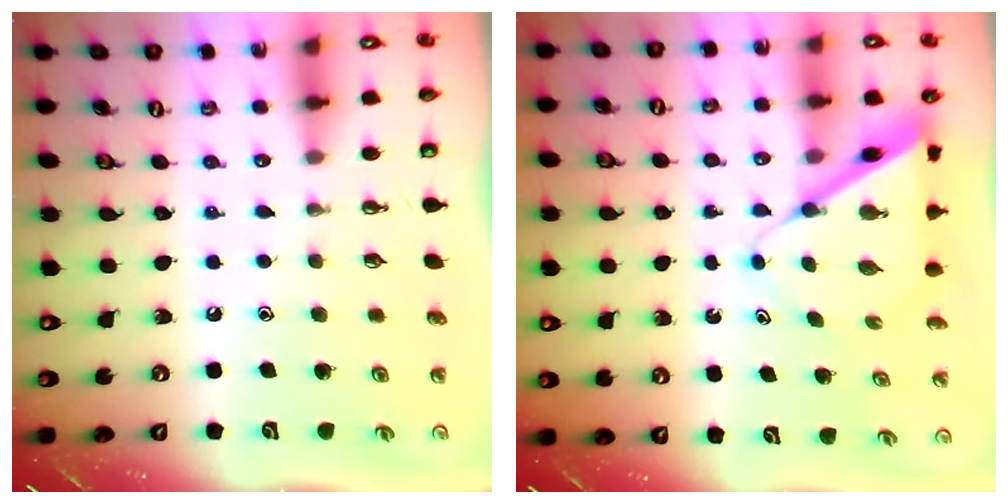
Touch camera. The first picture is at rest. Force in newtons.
{"total": 7.2, "press": 7.2, "slide": 0.5}